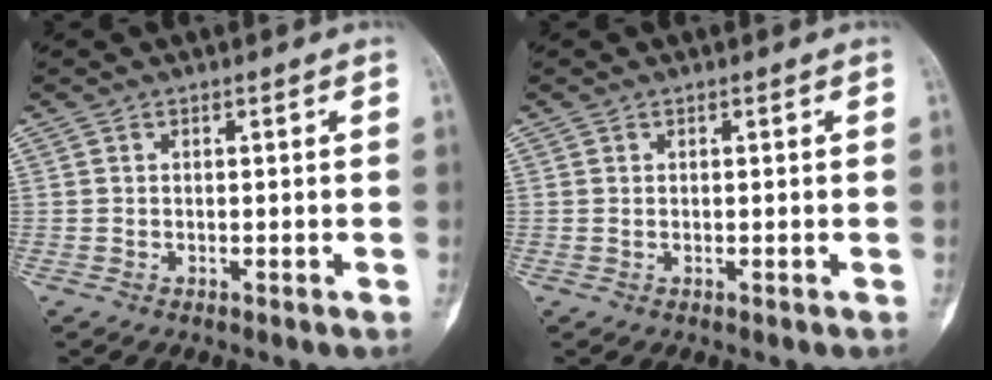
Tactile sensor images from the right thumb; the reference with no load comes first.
{"total": 0.0}